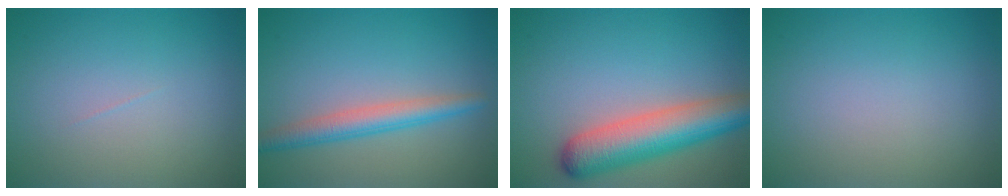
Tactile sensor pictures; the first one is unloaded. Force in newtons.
{"total": 3.4, "press": 3.4, "slide": 0.0}
{"total": 7.0, "press": 7.0, "slide": 0.4}
{"total": 0.0}